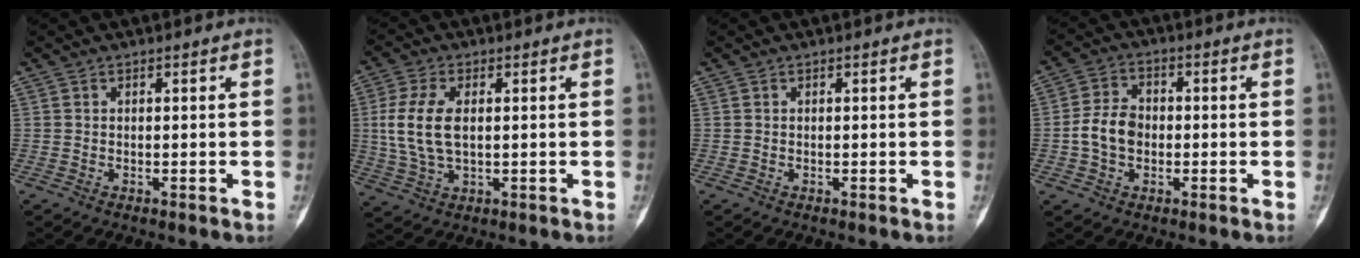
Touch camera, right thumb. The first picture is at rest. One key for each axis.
{"total": 9.7, "fx": 0.9, "fy": 5.3, "fz": 8.1, "tx": -0.179, "ty": 0.001, "tz": 0.021}
{"total": 0.0}
{"total": 7.1, "fx": -0.9, "fy": 5.3, "fz": 4.6, "tx": -0.076, "ty": 0.019, "tz": -0.024}